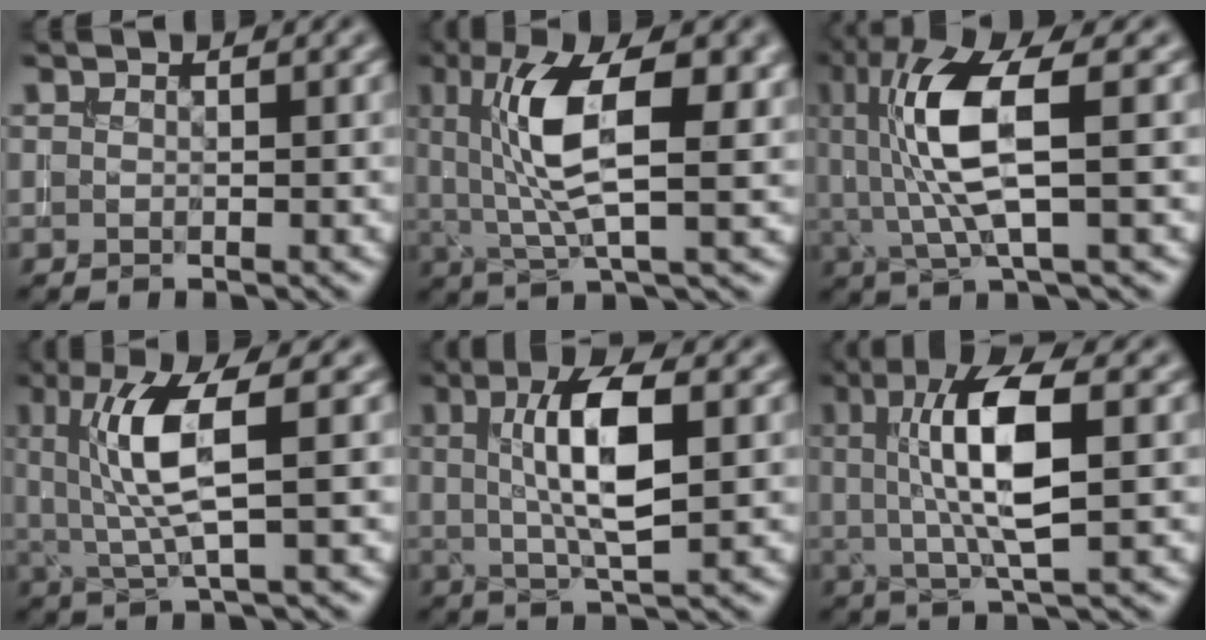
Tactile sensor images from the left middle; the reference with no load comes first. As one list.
[{"total": 9.7, "force": [2.0, 3.4, 8.9], "torque": [-0.157, 0.005, 0.036]}, {"total": 8.1, "force": [1.1, 2.1, 7.8], "torque": [-0.165, 0.000, 0.027]}, {"total": 6.1, "force": [1.1, 1.1, 5.9], "torque": [-0.126, -0.001, 0.027]}, {"total": 7.2, "force": [1.1, 2.2, 6.8], "torque": [-0.115, 0.006, 0.019]}, {"total": 8.4, "force": [1.3, 2.4, 7.9], "torque": [-0.139, 0.003, 0.025]}]